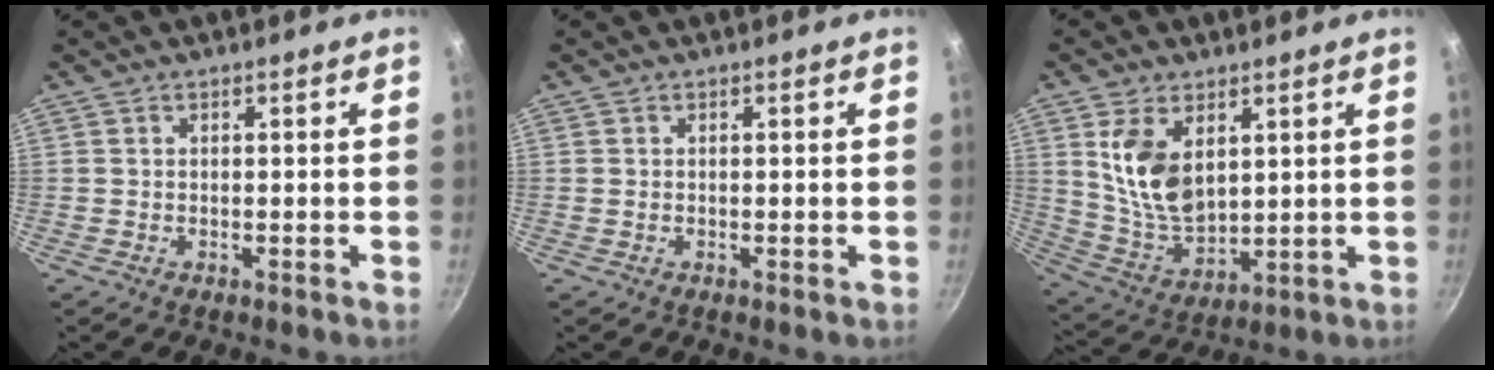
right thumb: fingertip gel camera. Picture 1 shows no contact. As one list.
[{"total": 0.0}, {"total": 12.1, "force": [3.9, 7.2, 9.0], "torque": [-0.155, -0.036, 0.089]}]